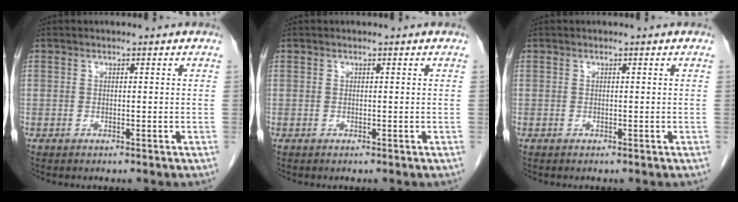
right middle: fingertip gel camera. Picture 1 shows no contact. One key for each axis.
{"total": 0.0}
{"total": 0.0}